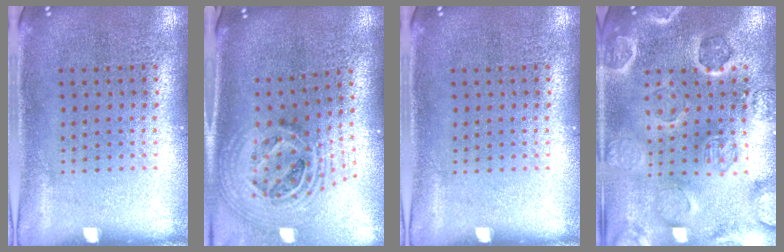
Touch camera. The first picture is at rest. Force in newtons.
{"total": 2.4, "press": 1.8, "slide": 1.6}
{"total": 0.0}
{"total": 2.6, "press": 2.6, "slide": 0.2}